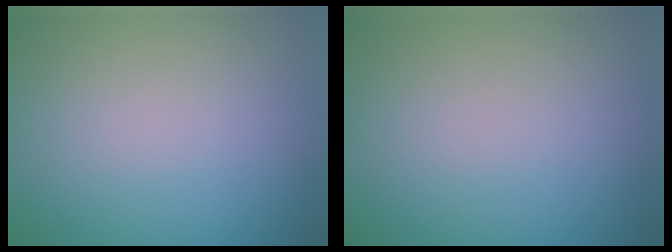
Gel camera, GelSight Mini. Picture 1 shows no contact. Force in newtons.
{"total": 0.0}